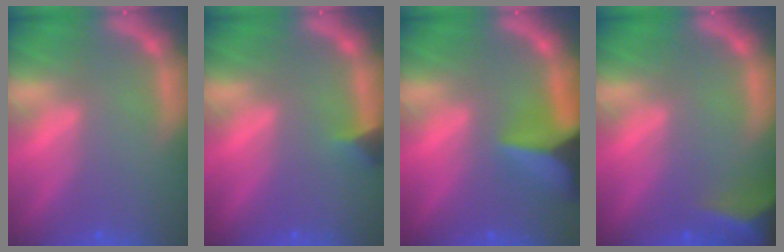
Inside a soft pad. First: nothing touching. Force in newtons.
{"total": 1.4}
{"total": 8.4}
{"total": 7.5}